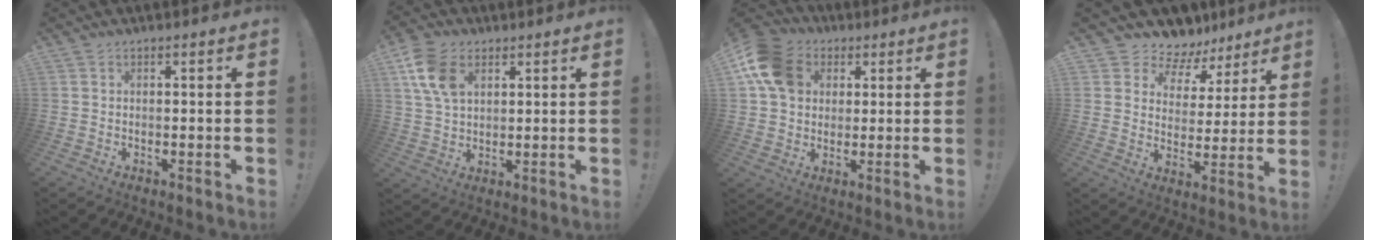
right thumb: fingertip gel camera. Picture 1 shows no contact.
{"total": 10.9, "force": [4.4, 7.3, 6.8], "torque": [-0.138, -0.001, 0.087]}
{"total": 14.3, "force": [4.4, 11.5, 7.3], "torque": [-0.119, -0.006, 0.092]}
{"total": 7.2, "force": [5.9, 4.1, 0.9], "torque": [-0.014, -0.061, 0.110]}